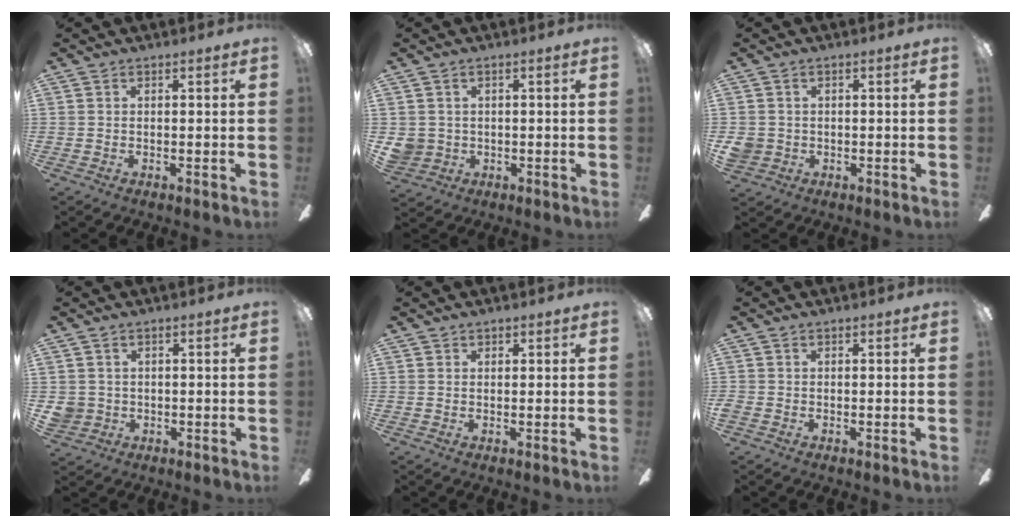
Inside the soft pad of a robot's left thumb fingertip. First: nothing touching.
{"total": 3.8, "force": [0.3, 3.8, 0.6], "torque": [-0.020, 0.005, 0.005]}
{"total": 3.2, "force": [-0.3, 3.0, 0.8], "torque": [-0.017, 0.008, -0.003]}
{"total": 3.3, "force": [0.2, 3.2, 0.4], "torque": [-0.008, 0.006, 0.004]}
{"total": 1.0, "force": [0.8, 0.7, 0.0], "torque": [-0.001, 0.001, 0.014]}
{"total": 0.6, "force": [-0.2, 0.6, 0.1], "torque": [-0.001, 0.005, -0.007]}